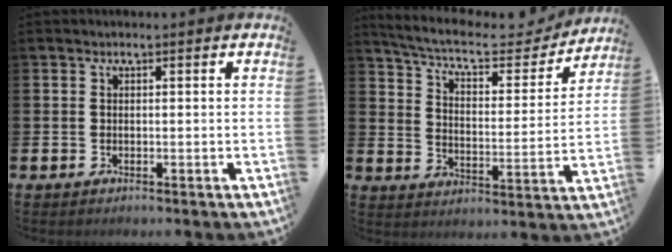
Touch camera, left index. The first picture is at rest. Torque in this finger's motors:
{"motor_torque": [-0.14, -2.00, 0.11, 0.15]}